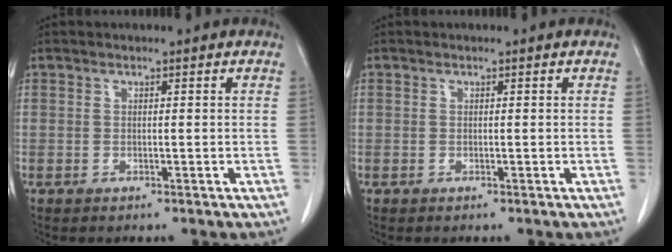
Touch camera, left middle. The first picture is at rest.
{"total": 0.0}